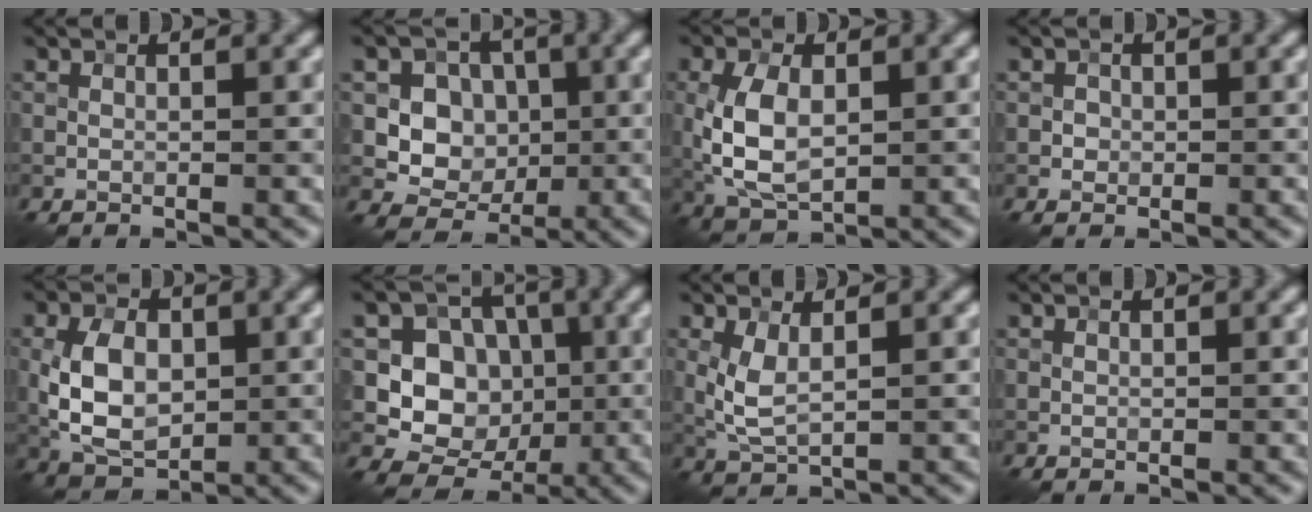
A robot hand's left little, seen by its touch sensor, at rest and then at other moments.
{"total": 5.2, "force": [0.0, 4.5, 2.5], "torque": [-0.032, -0.001, -0.017]}
{"total": 5.9, "force": [0.0, 3.5, 4.7], "torque": [-0.111, 0.001, 0.006]}
{"total": 0.8, "force": [-0.1, 0.8, 0.1], "torque": [-0.001, -0.002, -0.003]}
{"total": 6.4, "force": [-0.2, 4.3, 4.8], "torque": [-0.105, 0.000, -0.003]}
{"total": 6.6, "force": [-0.7, 5.8, 3.1], "torque": [-0.035, -0.003, -0.020]}
{"total": 3.1, "force": [0.5, 1.5, 2.7], "torque": [-0.068, -0.005, 0.015]}
{"total": 0.0}